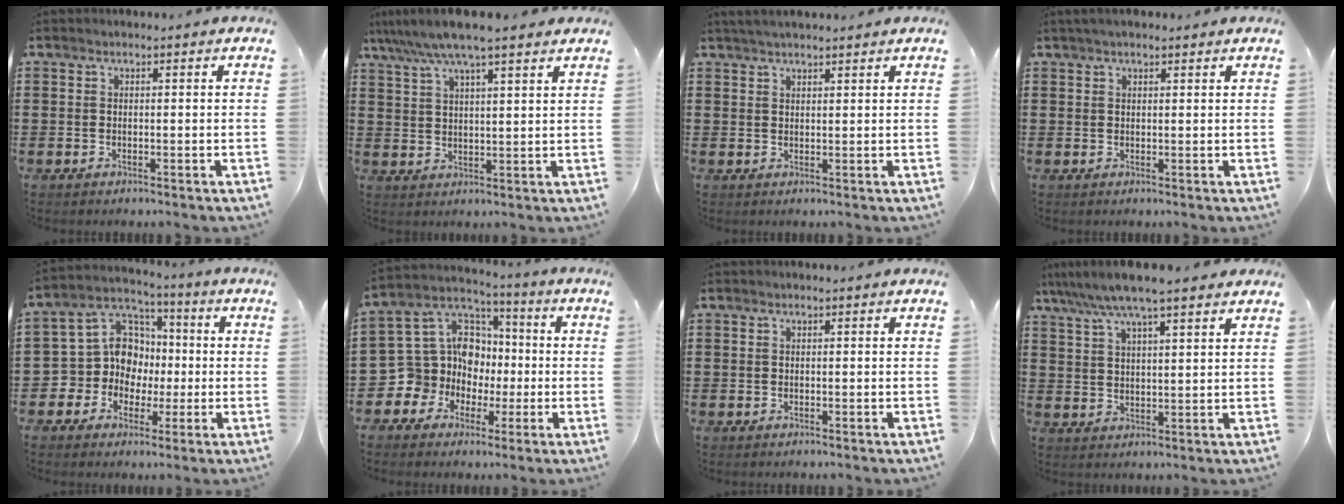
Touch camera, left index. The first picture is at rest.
{"total": 7.2, "force": [5.8, 0.5, 4.2], "torque": [-0.099, -0.016, 0.102]}
{"total": 2.1, "force": [1.9, 0.2, 0.9], "torque": [-0.021, 0.004, 0.037]}
{"total": 1.6, "force": [1.2, 0.4, 0.9], "torque": [-0.019, 0.004, 0.022]}
{"total": 9.5, "force": [-0.4, 9.0, 2.8], "torque": [-0.113, -0.003, -0.011]}
{"total": 11.1, "force": [-0.7, 10.5, 3.5], "torque": [-0.130, -0.010, -0.009]}
{"total": 0.0}
{"total": 7.0, "force": [5.7, 0.5, 4.1], "torque": [-0.095, -0.016, 0.100]}